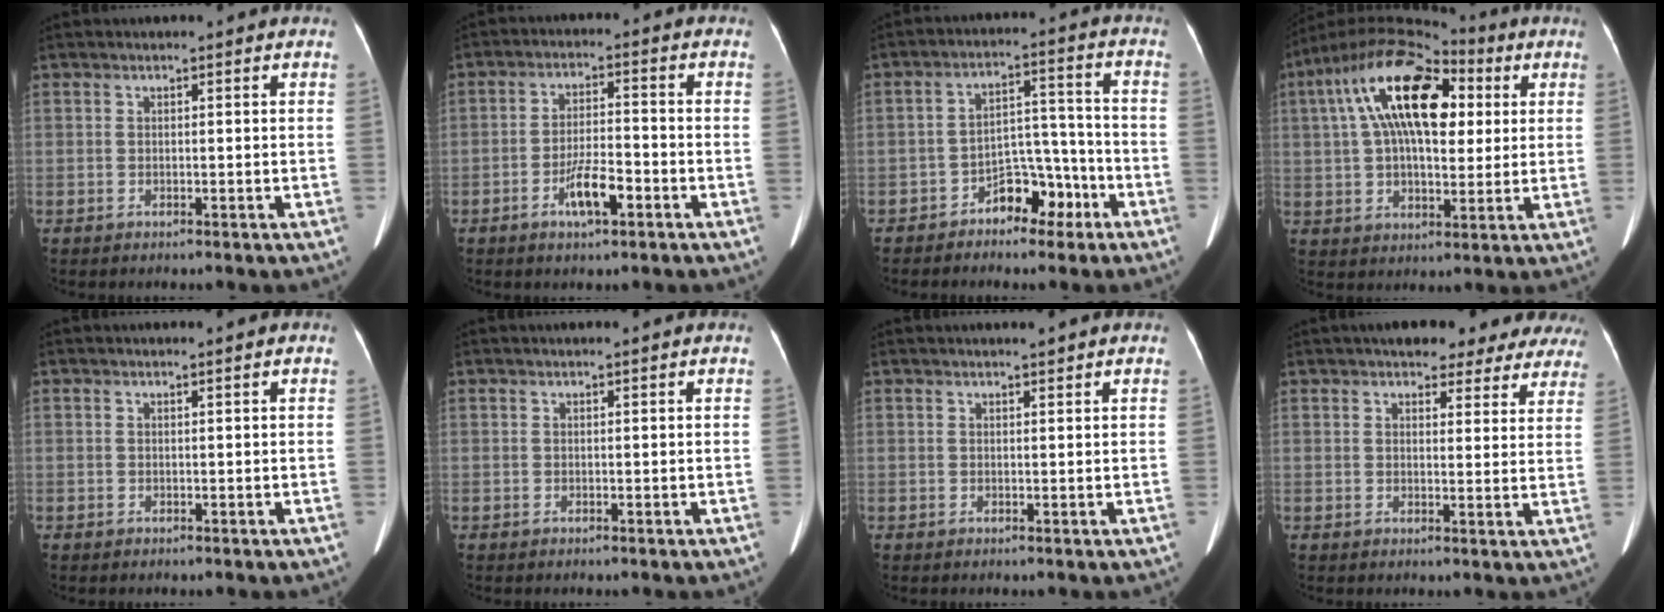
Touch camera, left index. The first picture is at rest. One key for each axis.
{"total": 5.9, "fx": -3.0, "fy": 1.4, "fz": 4.8, "tx": -0.096, "ty": 0.000, "tz": -0.054}
{"total": 7.0, "fx": -4.6, "fy": 3.7, "fz": 3.8, "tx": -0.057, "ty": 0.034, "tz": -0.072}
{"total": 18.3, "fx": 5.4, "fy": 8.5, "fz": 15.4, "tx": -0.301, "ty": 0.055, "tz": 0.087}
{"total": 0.0}
{"total": 0.0}
{"total": 0.9, "fx": 0.8, "fy": 0.0, "fz": 0.5, "tx": -0.009, "ty": 0.002, "tz": 0.014}
{"total": 15.5, "fx": 13.5, "fy": 5.3, "fz": 5.5, "tx": -0.038, "ty": 0.009, "tz": 0.139}